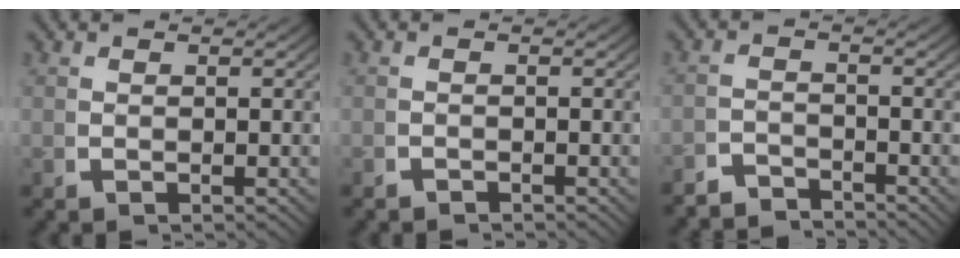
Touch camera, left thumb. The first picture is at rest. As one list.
[{"total": 1.0, "force": [-1.0, 0.2, 0.0], "torque": [0.001, -0.007, -0.016]}, {"total": 3.3, "force": [-3.3, 0.5, -0.1], "torque": [0.008, -0.014, -0.063]}]